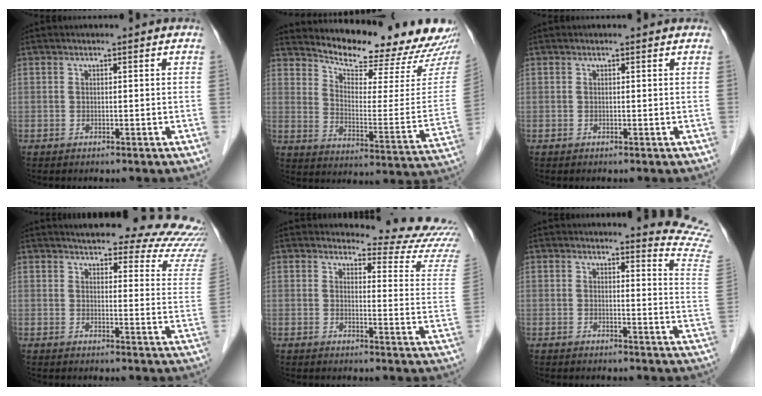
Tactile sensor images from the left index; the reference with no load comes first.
{"total": 19.9, "force": [18.9, 3.2, 5.3], "torque": [-0.075, -0.082, 0.239]}
{"total": 0.0}
{"total": 19.2, "force": [18.0, 3.0, 5.8], "torque": [-0.050, -0.067, 0.182]}
{"total": 12.5, "force": [12.5, 0.2, 1.3], "torque": [0.001, -0.114, 0.114]}
{"total": 9.6, "force": [9.5, -1.2, 0.0], "torque": [0.006, -0.132, 0.073]}